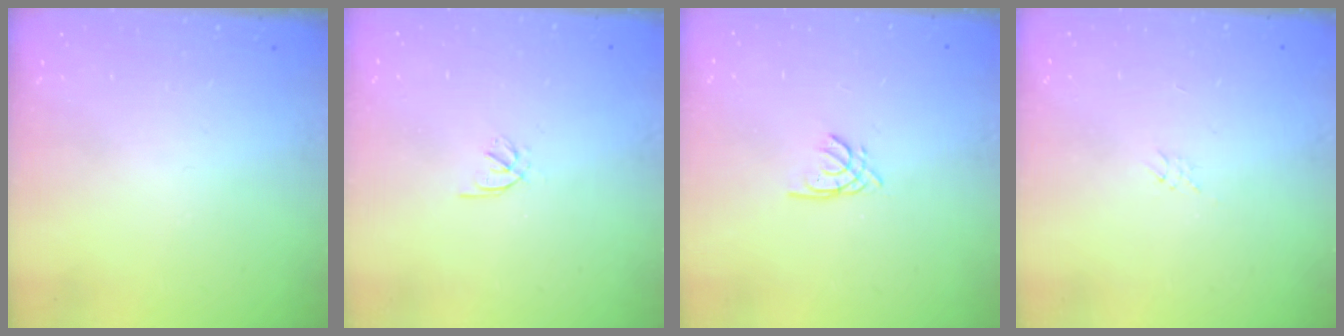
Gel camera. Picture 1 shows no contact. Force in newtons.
{"total": 1.5, "press": 1.4, "slide": 0.5}
{"total": 1.5, "press": 1.5, "slide": 0.1}
{"total": 3.8, "press": 3.7, "slide": 0.6}